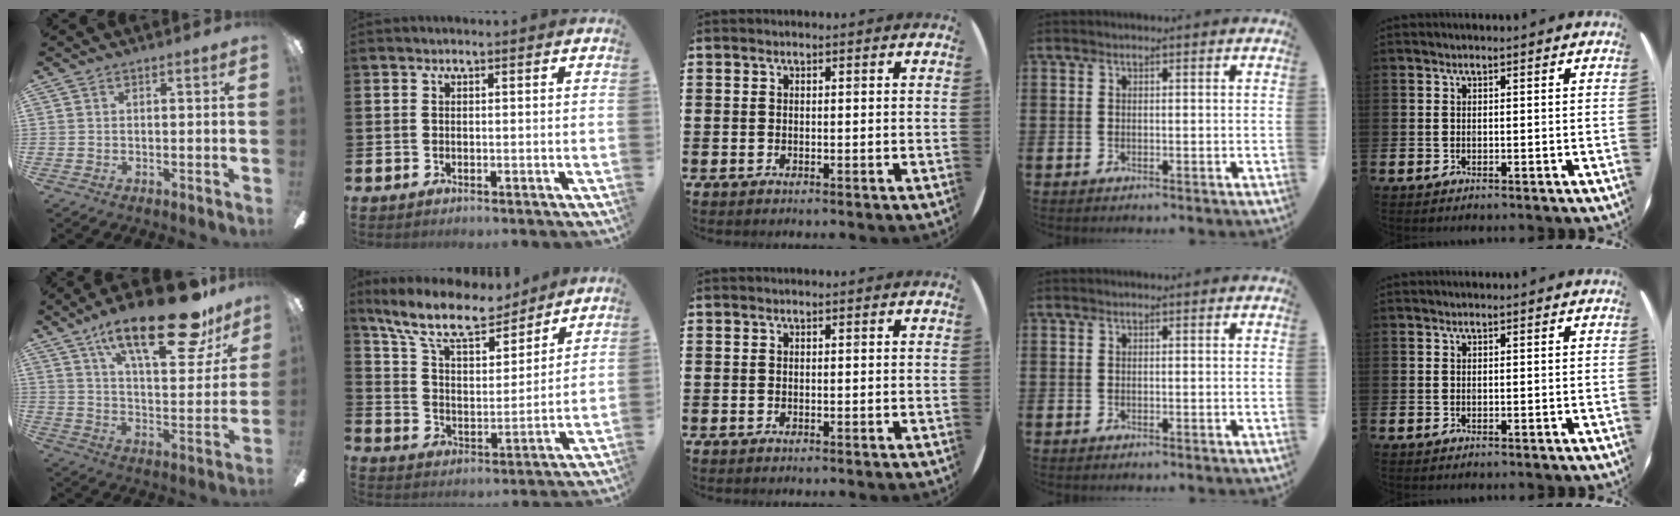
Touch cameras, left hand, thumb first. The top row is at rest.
{"thumb": {"total": 25.3, "force": [16.8, 8.0, 17.1], "torque": [-0.260, -0.102, 0.269]}, "index": {"total": 10.7, "force": [9.3, 3.0, 4.2], "torque": [-0.117, -0.049, 0.167]}}